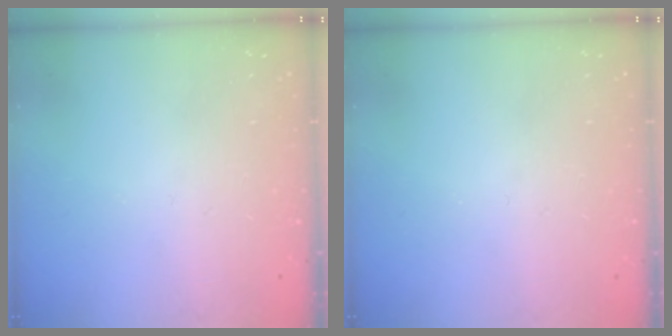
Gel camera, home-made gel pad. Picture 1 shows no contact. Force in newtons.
{"total": 0.0}